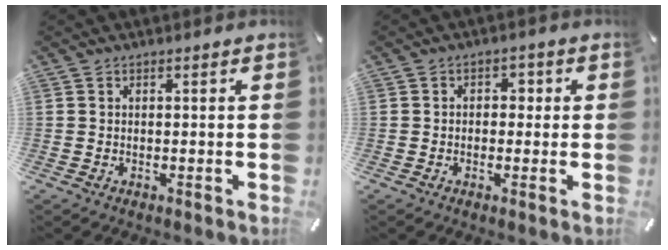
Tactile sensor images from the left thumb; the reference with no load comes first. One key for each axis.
{"total": 2.6, "fx": -0.6, "fy": 2.1, "fz": 1.4, "tx": -0.021, "ty": 0.009, "tz": -0.018}